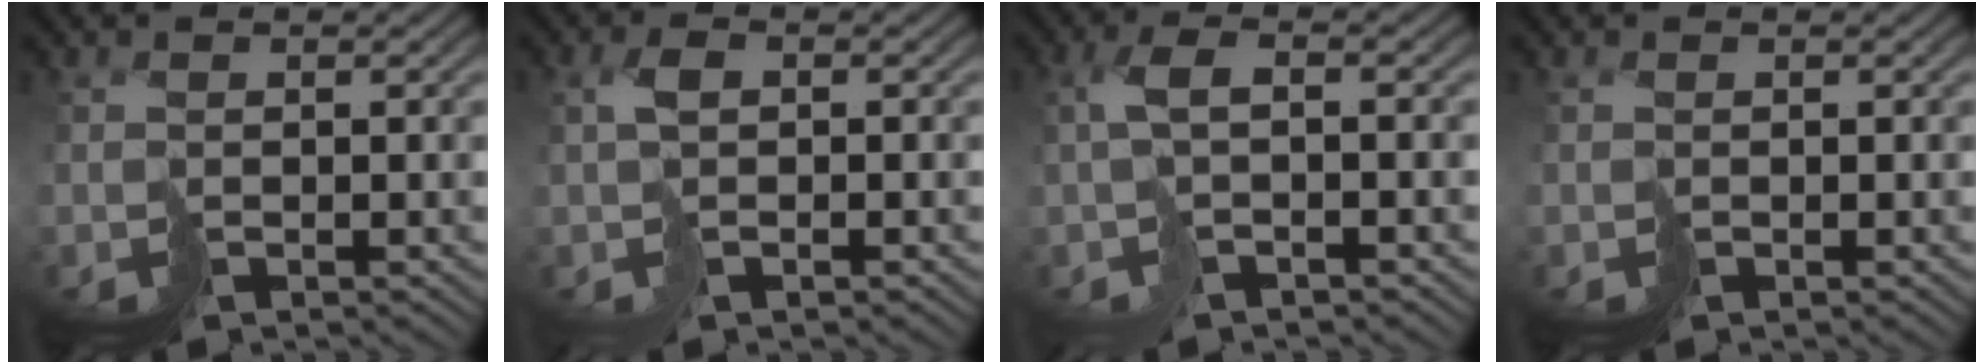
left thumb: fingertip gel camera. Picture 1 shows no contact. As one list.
[{"total": 2.3, "force": [0.0, 1.1, 2.0], "torque": [-0.036, 0.005, -0.003]}, {"total": 3.4, "force": [-0.4, 0.9, 3.2], "torque": [-0.070, 0.010, -0.015]}, {"total": 0.0}]